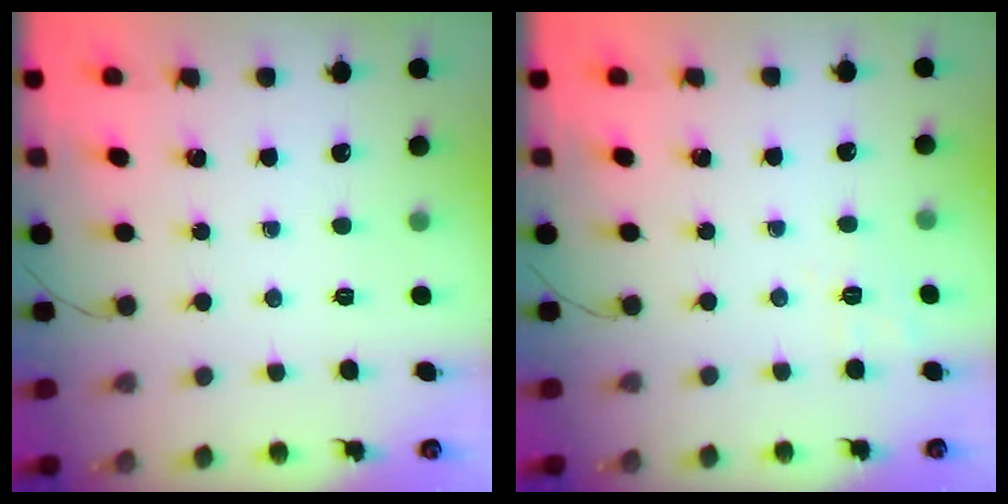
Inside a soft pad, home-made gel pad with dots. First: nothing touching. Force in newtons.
{"total": 3.1, "press": 2.5, "slide": 1.8}